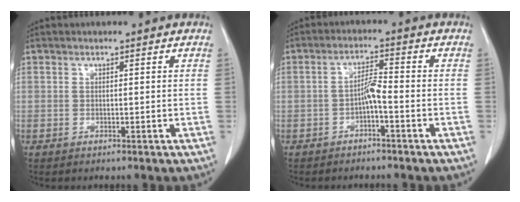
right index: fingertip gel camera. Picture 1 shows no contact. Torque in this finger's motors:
{"motor_torque": [0.71, -0.57, 0.28, 0.08]}